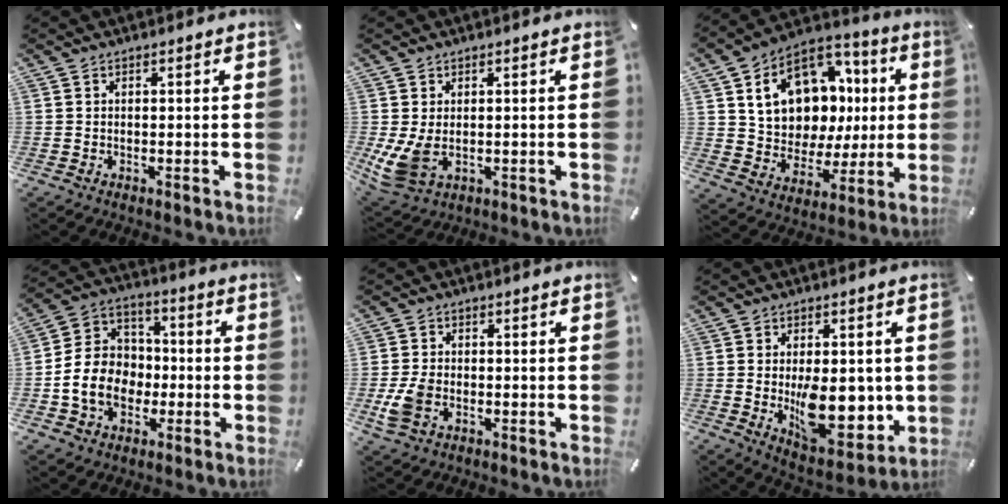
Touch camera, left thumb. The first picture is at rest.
{"total": 6.0, "force": [0.1, 4.2, 4.3], "torque": [-0.108, -0.004, 0.004]}
{"total": 17.2, "force": [5.4, 13.5, 9.2], "torque": [-0.153, -0.031, 0.108]}
{"total": 12.3, "force": [-3.4, 10.4, 5.6], "torque": [-0.133, 0.027, -0.058]}
{"total": 5.9, "force": [-1.5, 4.4, 3.6], "torque": [-0.087, 0.005, -0.028]}
{"total": 13.8, "force": [-0.9, 8.7, 10.7], "torque": [-0.147, -0.014, -0.007]}